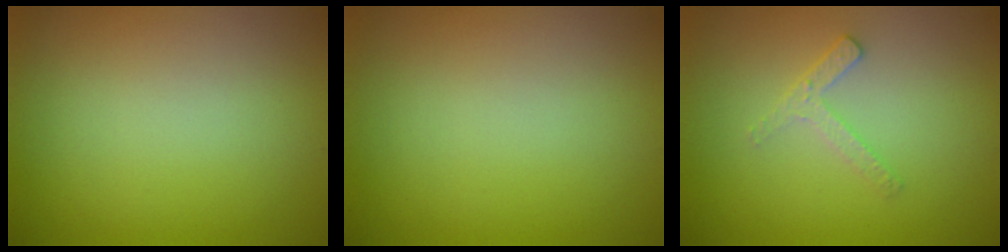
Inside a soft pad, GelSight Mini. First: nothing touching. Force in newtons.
{"total": 0.0}
{"total": 1.7, "press": 1.7, "slide": 0.3}